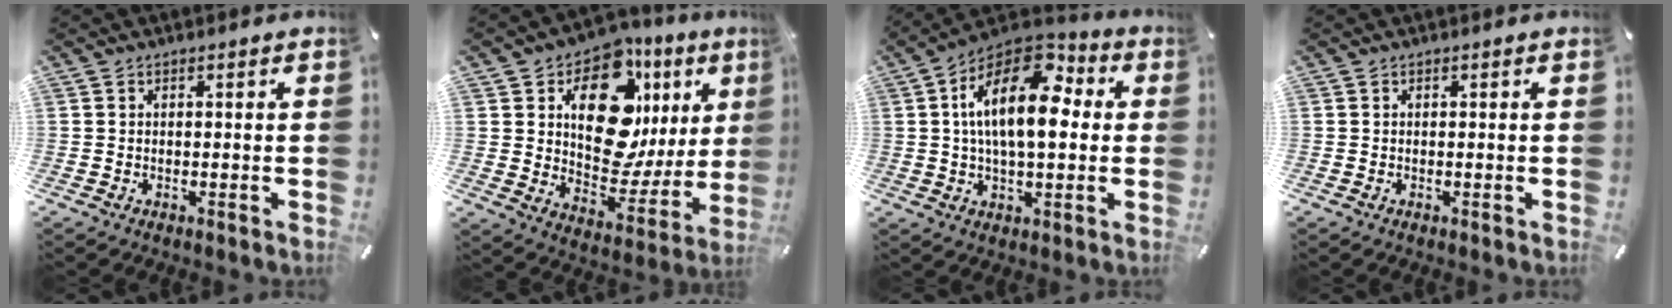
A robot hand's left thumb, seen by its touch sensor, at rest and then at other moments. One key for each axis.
{"total": 18.5, "fx": 7.2, "fy": 11.4, "fz": 12.6, "tx": -0.170, "ty": -0.057, "tz": 0.125}
{"total": 17.3, "fx": 3.4, "fy": 9.3, "fz": 14.2, "tx": -0.262, "ty": -0.013, "tz": 0.054}
{"total": 0.0}